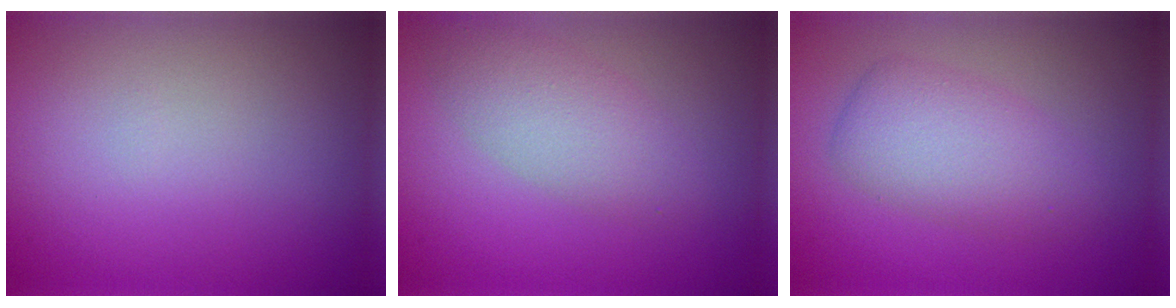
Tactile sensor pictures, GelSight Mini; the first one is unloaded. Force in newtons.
{"total": 3.5, "press": 3.5, "slide": 0.3}
{"total": 4.4, "press": 4.4, "slide": 0.1}